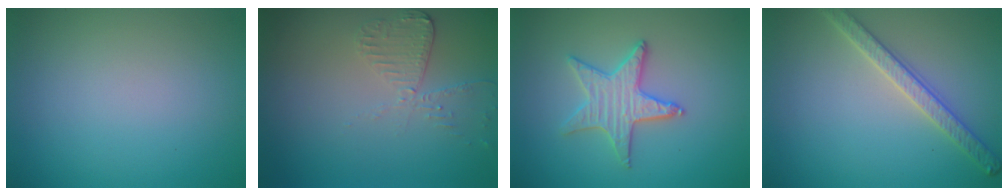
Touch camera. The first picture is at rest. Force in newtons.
{"total": 2.0, "press": 1.9, "slide": 0.6}
{"total": 3.3, "press": 3.3, "slide": 0.1}
{"total": 3.2, "press": 3.0, "slide": 1.0}